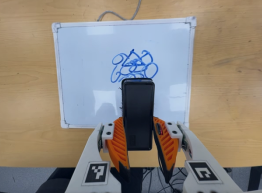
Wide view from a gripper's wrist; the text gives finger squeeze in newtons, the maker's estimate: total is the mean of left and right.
{"total": 6.0, "left": 4.2, "right": 7.8}